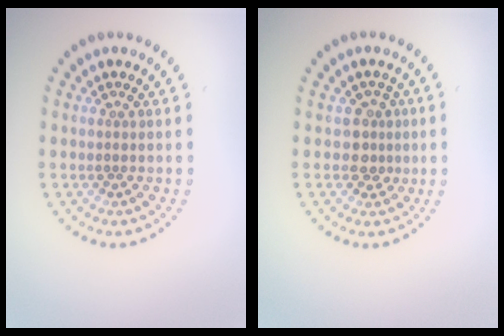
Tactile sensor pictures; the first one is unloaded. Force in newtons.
{"total": 2.0, "press": 1.6, "slide": 1.2}